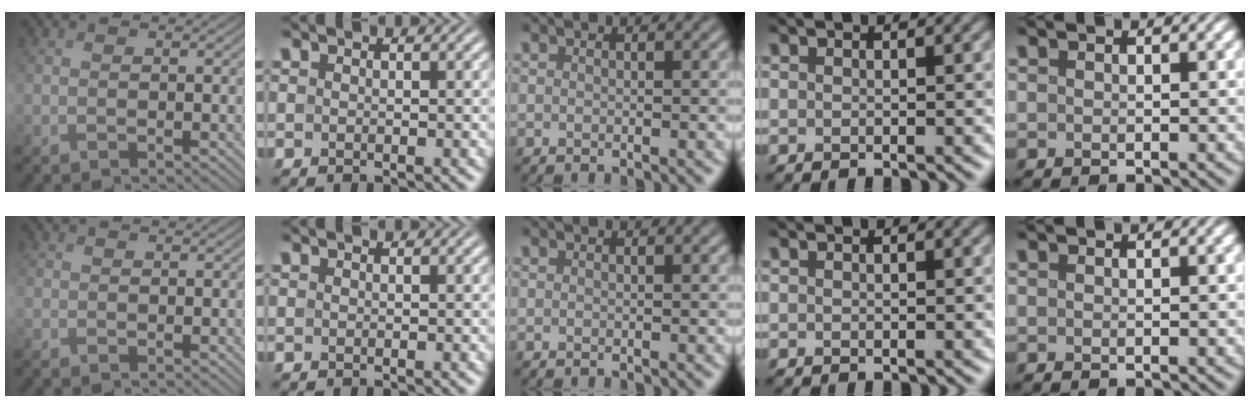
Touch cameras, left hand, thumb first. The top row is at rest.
{"thumb": {"total": 0.6, "force": [-0.4, 0.5, 0.0], "torque": [-0.001, -0.006, -0.010]}}